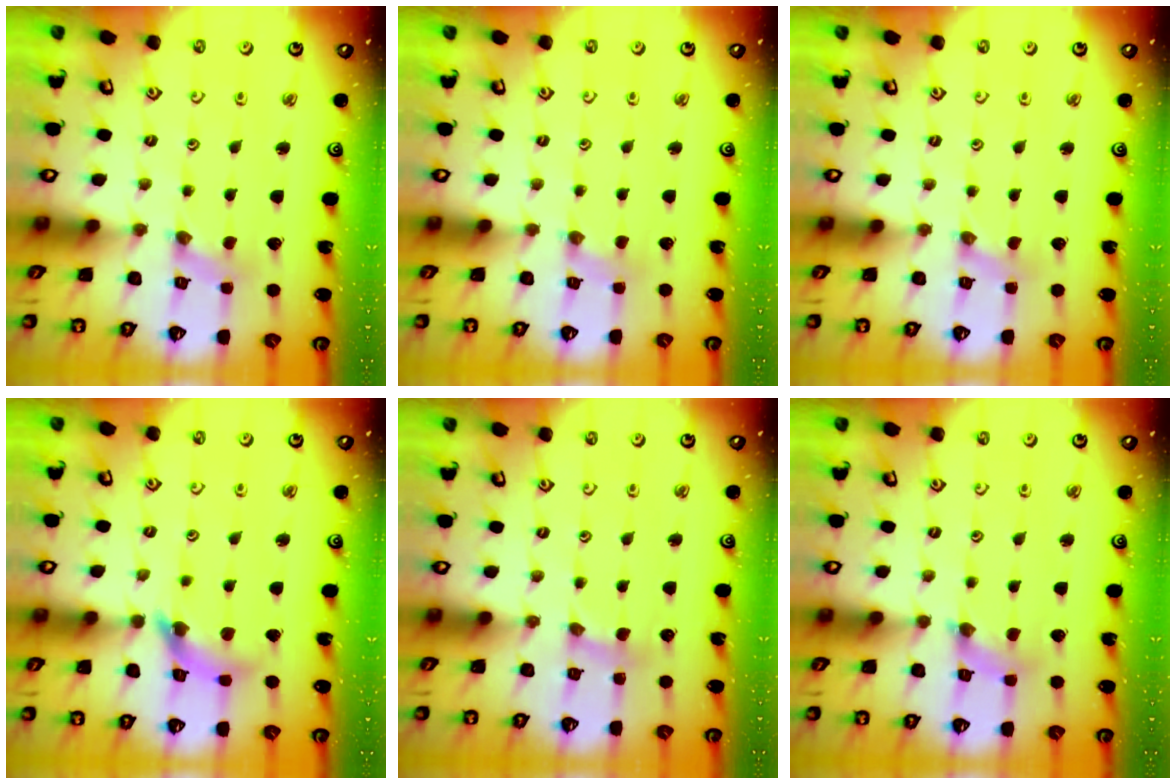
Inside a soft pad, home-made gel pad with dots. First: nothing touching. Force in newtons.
{"total": 1.2, "press": 1.1, "slide": 0.3}
{"total": 0.0}
{"total": 9.0, "press": 8.9, "slide": 1.0}
{"total": 2.7, "press": 2.7, "slide": 0.4}
{"total": 1.9, "press": 1.8, "slide": 0.3}